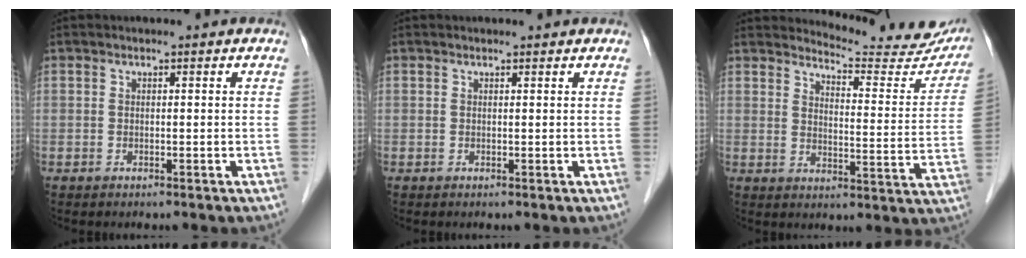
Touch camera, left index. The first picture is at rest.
{"total": 1.4, "force": [1.4, 0.2, 0.1], "torque": [-0.011, 0.007, 0.017]}
{"total": 16.4, "force": [15.9, 2.0, 3.5], "torque": [-0.033, -0.084, 0.176]}